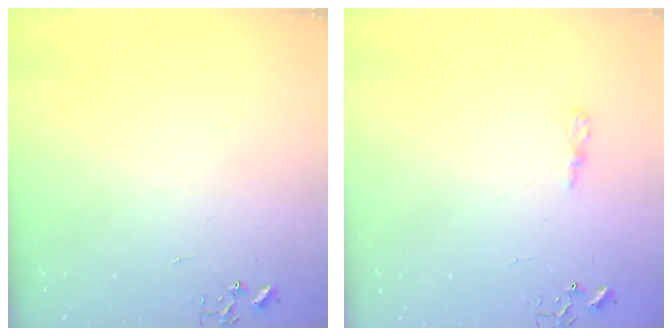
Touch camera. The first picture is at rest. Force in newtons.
{"total": 4.8, "press": 4.7, "slide": 0.6}